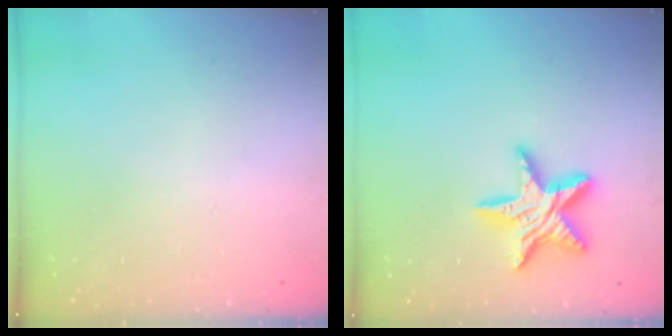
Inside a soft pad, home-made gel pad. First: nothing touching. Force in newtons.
{"total": 14.0, "press": 13.9, "slide": 0.7}